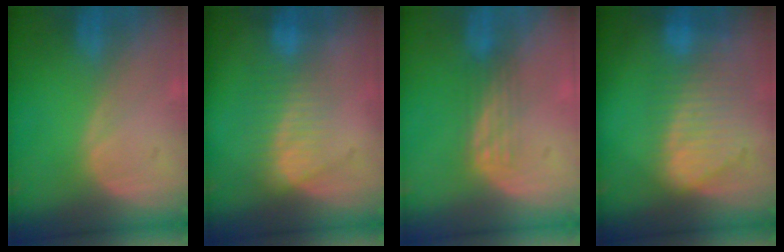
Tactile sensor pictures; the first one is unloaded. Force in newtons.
{"total": 7.4, "press": 6.2, "slide": 3.9}
{"total": 2.9, "press": 2.5, "slide": 1.5}
{"total": 9.4, "press": 8.2, "slide": 4.7}